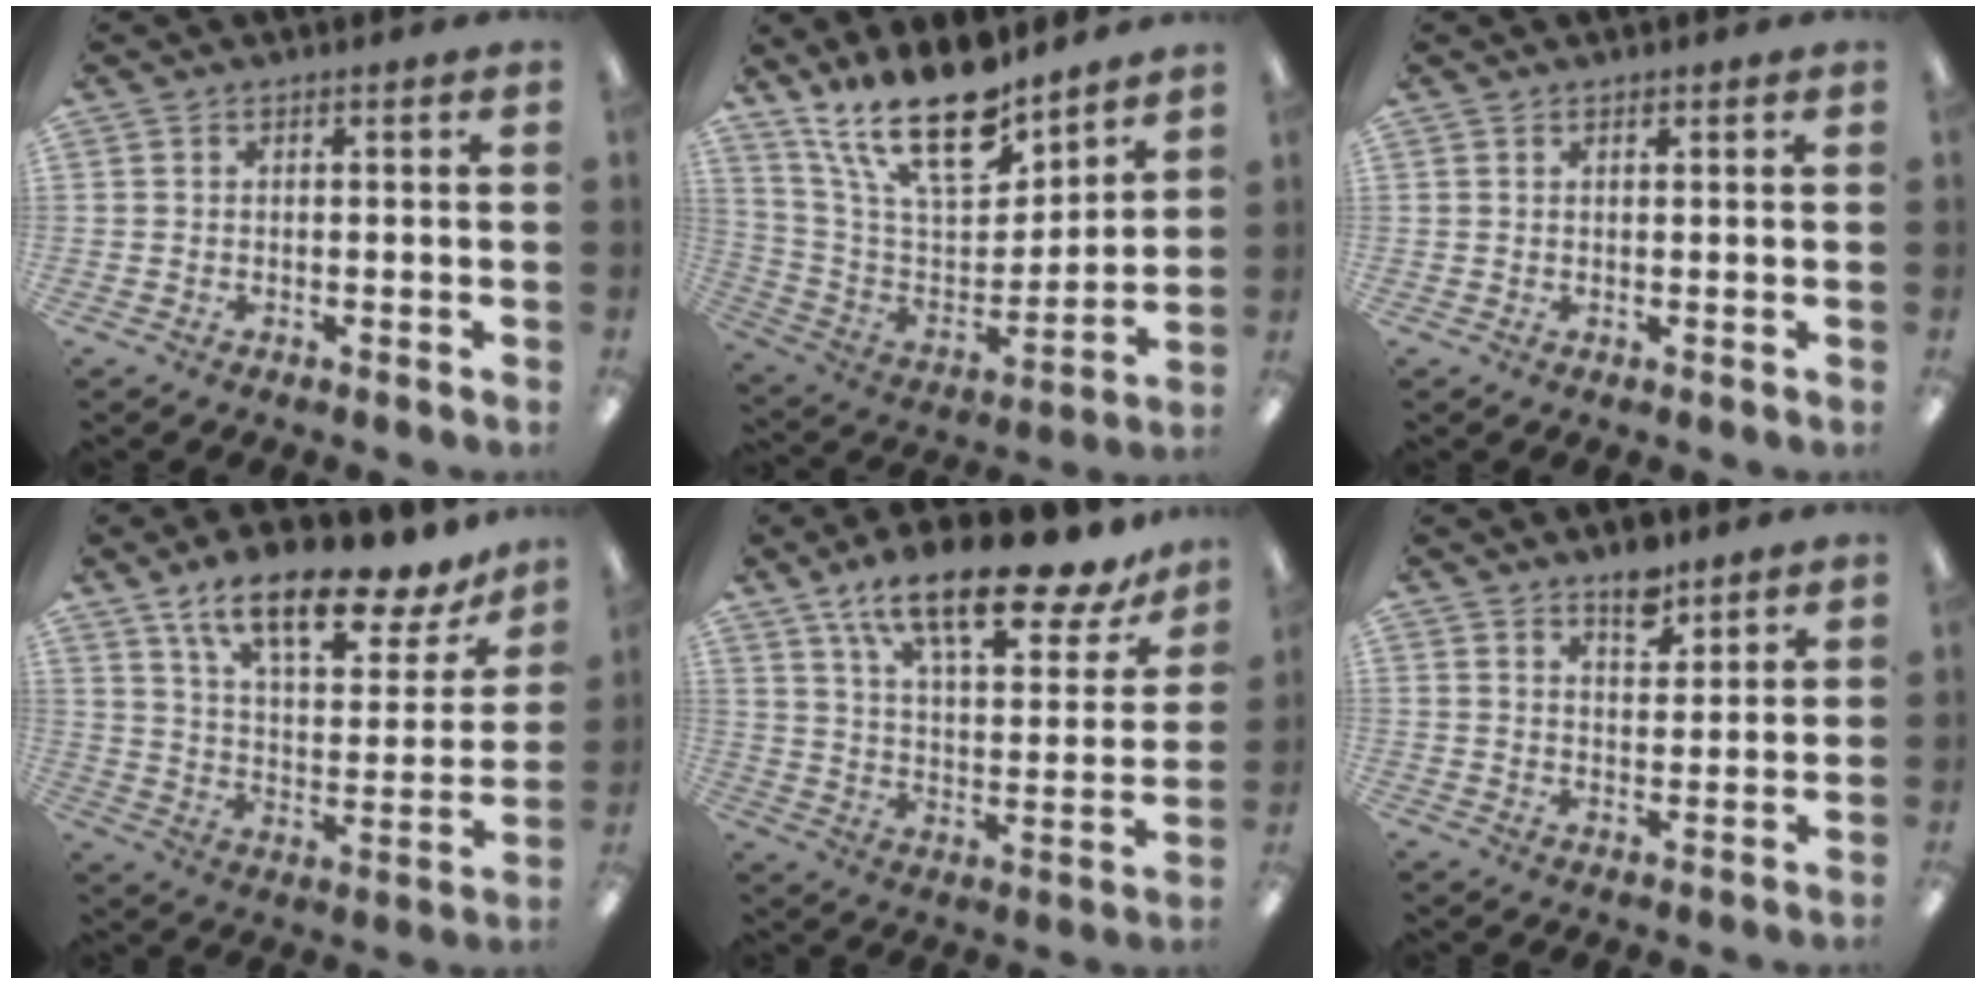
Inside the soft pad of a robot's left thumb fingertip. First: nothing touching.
{"total": 21.3, "force": [15.7, 8.3, 11.8], "torque": [-0.235, -0.096, 0.280]}
{"total": 0.8, "force": [0.7, 0.4, 0.3], "torque": [-0.005, 0.001, 0.013]}
{"total": 19.3, "force": [13.9, 6.3, 11.8], "torque": [-0.188, -0.090, 0.234]}
{"total": 21.0, "force": [15.2, 6.5, 13.0], "torque": [-0.210, -0.089, 0.255]}
{"total": 10.3, "force": [8.0, 4.4, 4.7], "torque": [-0.058, -0.048, 0.138]}